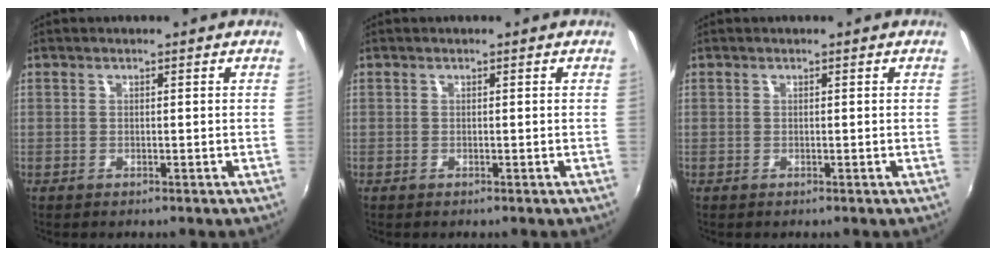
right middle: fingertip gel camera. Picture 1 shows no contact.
{"total": 0.0}
{"total": 0.0}